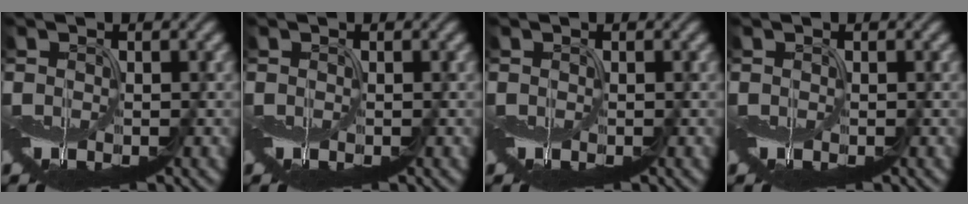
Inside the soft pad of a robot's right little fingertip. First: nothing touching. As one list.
[{"total": 0.0}, {"total": 0.0}, {"total": 0.0}]